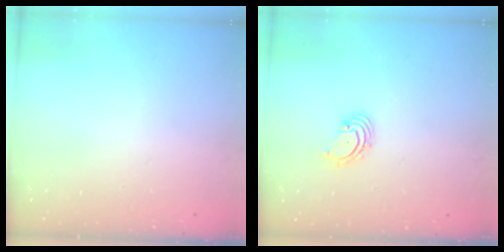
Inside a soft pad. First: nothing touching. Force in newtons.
{"total": 1.8, "press": 1.7, "slide": 0.7}